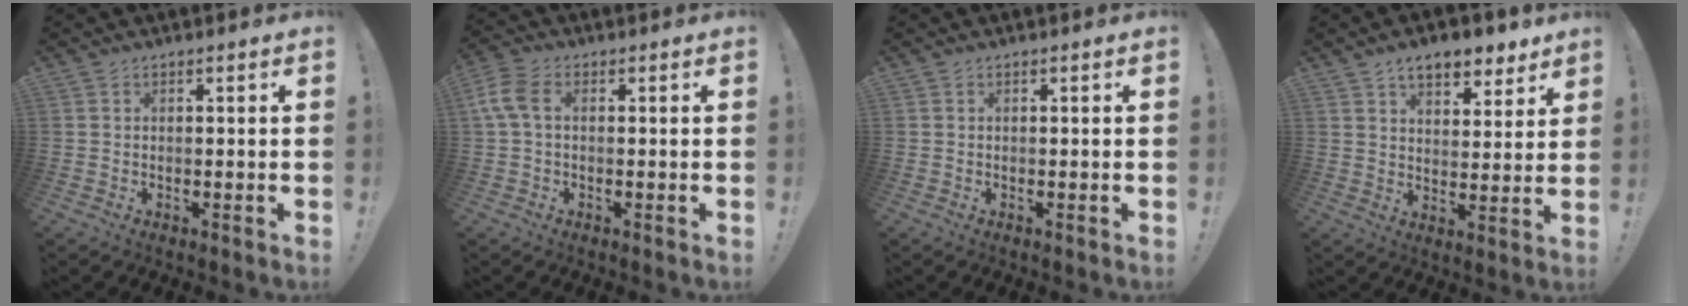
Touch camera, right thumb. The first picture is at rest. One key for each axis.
{"total": 5.9, "fx": 0.7, "fy": 3.4, "fz": 4.8, "tx": -0.105, "ty": 0.004, "tz": 0.014}
{"total": 0.0}
{"total": 9.6, "fx": 6.8, "fy": 4.7, "fz": 4.9, "tx": -0.061, "ty": -0.037, "tz": 0.122}